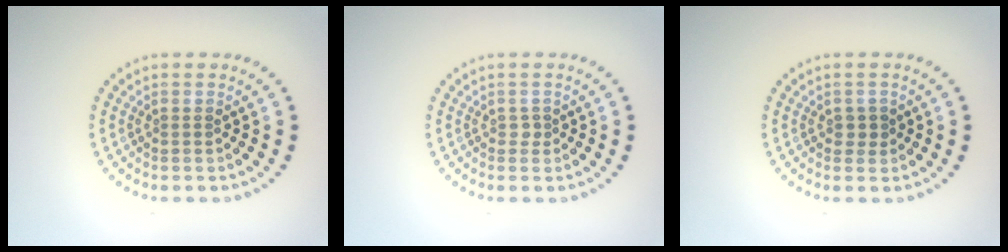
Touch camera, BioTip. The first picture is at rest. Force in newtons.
{"total": 0.6, "press": 0.5, "slide": 0.3}
{"total": 1.2, "press": 1.1, "slide": 0.3}